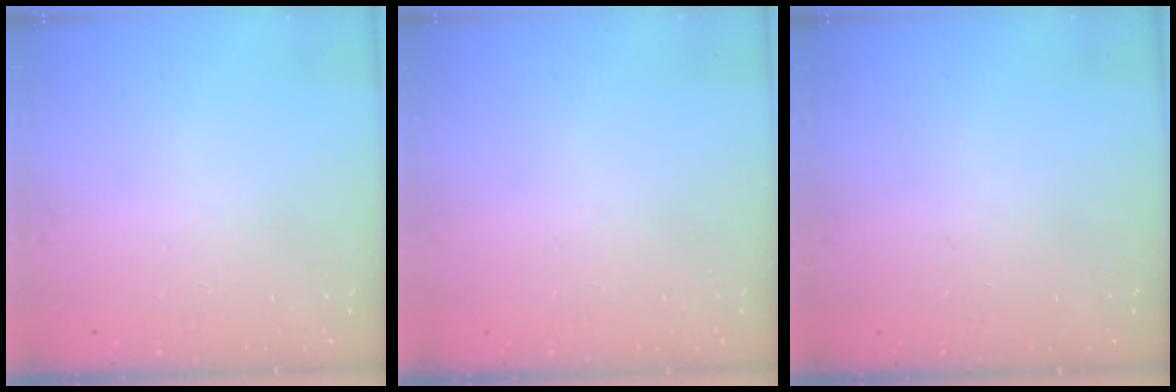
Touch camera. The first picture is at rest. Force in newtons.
{"total": 0.0}
{"total": 0.0}